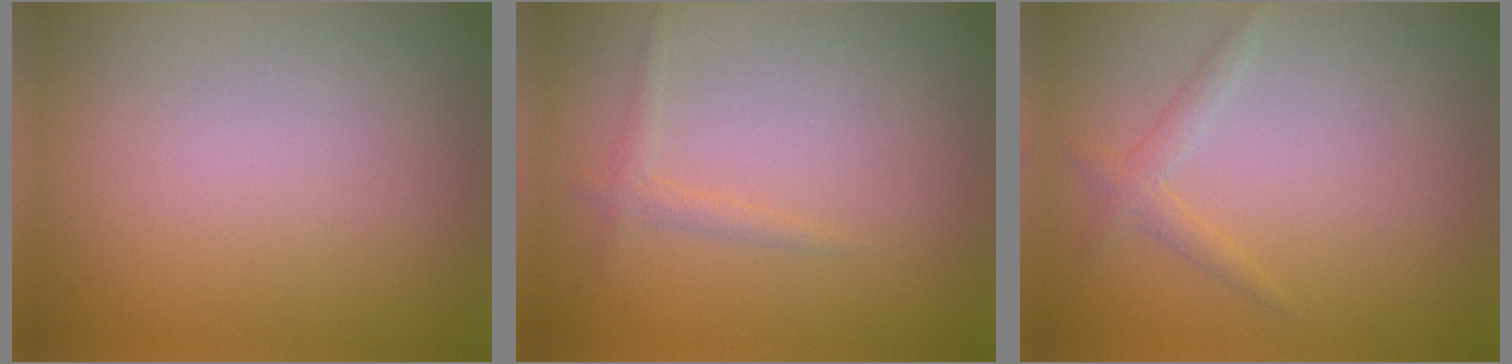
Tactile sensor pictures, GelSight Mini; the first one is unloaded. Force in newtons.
{"total": 1.1, "press": 1.1, "slide": 0.1}
{"total": 1.5, "press": 1.5, "slide": 0.1}